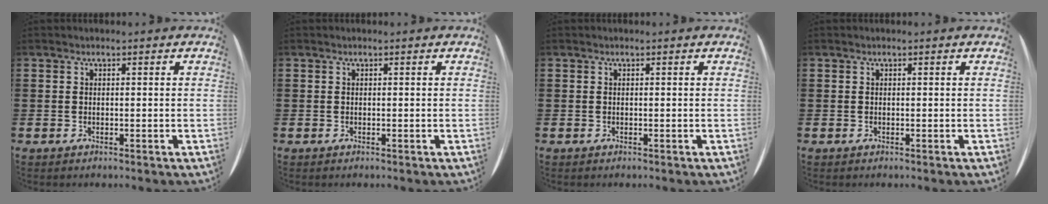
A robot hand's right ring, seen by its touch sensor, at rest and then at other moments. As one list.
[{"total": 0.0}, {"total": 0.0}, {"total": 0.0}]